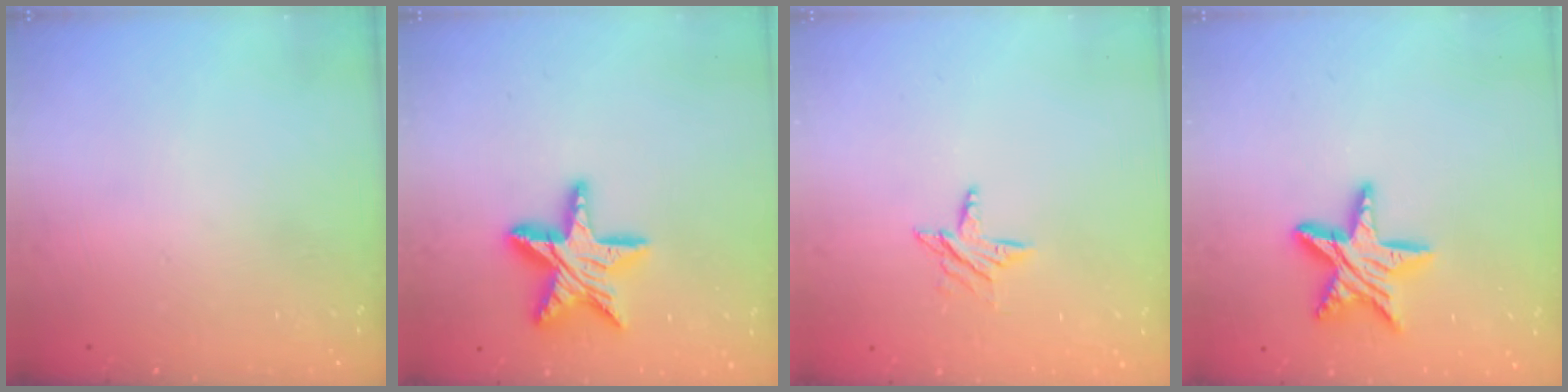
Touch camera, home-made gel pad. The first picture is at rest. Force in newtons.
{"total": 15.9, "press": 15.9, "slide": 1.3}
{"total": 5.7, "press": 5.7, "slide": 0.6}
{"total": 12.8, "press": 12.8, "slide": 0.7}